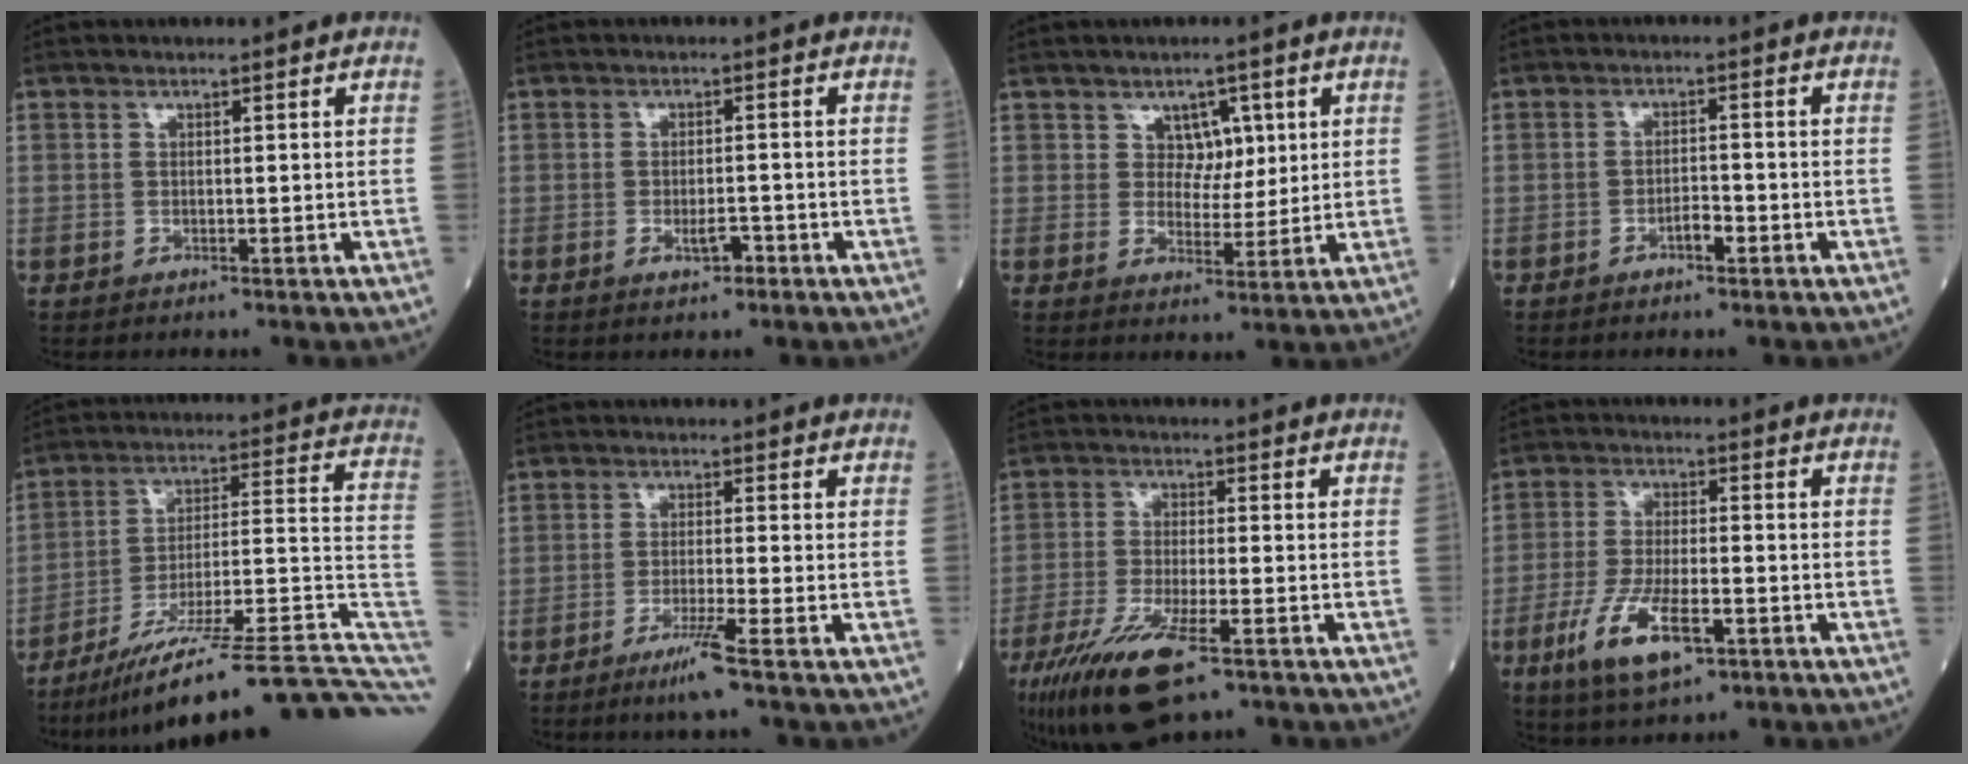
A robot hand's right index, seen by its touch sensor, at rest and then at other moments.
{"total": 2.4, "force": [-1.2, 0.9, 1.8], "torque": [-0.030, 0.002, -0.017]}
{"total": 4.2, "force": [1.8, 3.1, 2.1], "torque": [-0.020, 0.002, 0.029]}
{"total": 2.2, "force": [-1.3, 0.8, 1.7], "torque": [-0.025, 0.003, -0.022]}
{"total": 26.7, "force": [-20.4, 1.7, 17.2], "torque": [-0.166, 0.016, -0.308]}
{"total": 4.5, "force": [-2.8, -1.1, 3.4], "torque": [-0.065, -0.013, -0.057]}
{"total": 12.1, "force": [-7.2, 2.5, 9.3], "torque": [-0.179, -0.029, -0.124]}
{"total": 10.1, "force": [-4.7, 3.0, 8.4], "torque": [-0.174, -0.015, -0.080]}